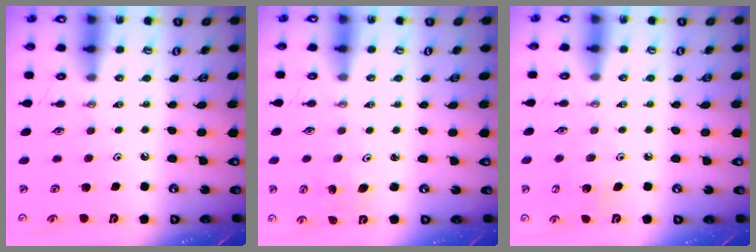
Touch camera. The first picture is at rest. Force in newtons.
{"total": 2.3, "press": 2.3, "slide": 0.3}
{"total": 4.3, "press": 4.3, "slide": 0.3}